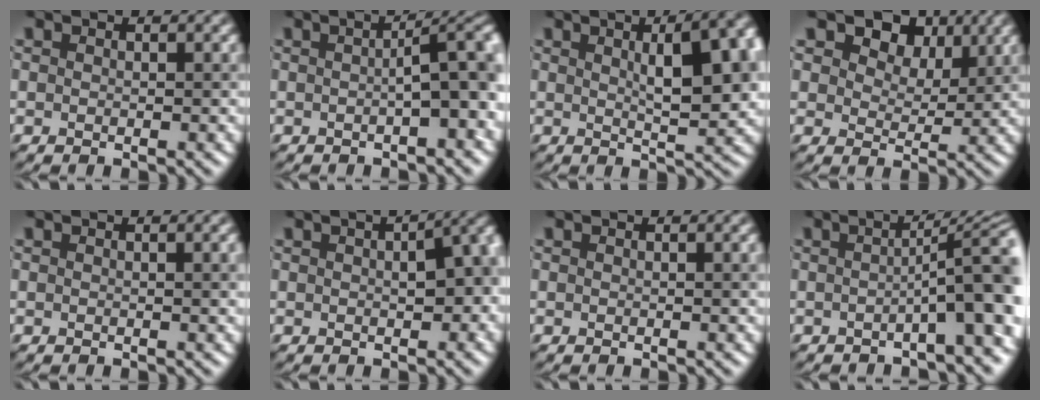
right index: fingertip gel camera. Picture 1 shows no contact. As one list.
[{"total": 5.3, "force": [0.0, 1.2, 5.2], "torque": [-0.053, 0.021, 0.008]}, {"total": 9.7, "force": [2.4, 3.2, 8.8], "torque": [-0.071, 0.031, 0.028]}, {"total": 5.5, "force": [3.4, 3.3, 2.7], "torque": [-0.044, -0.002, 0.051]}, {"total": 1.7, "force": [0.2, 0.5, 1.6], "torque": [-0.009, 0.008, 0.004]}, {"total": 5.5, "force": [0.6, 2.5, 4.9], "torque": [-0.027, 0.022, 0.012]}, {"total": 1.0, "force": [0.1, 0.3, 1.0], "torque": [-0.006, 0.006, 0.002]}, {"total": 7.3, "force": [-1.2, 1.3, 7.1], "torque": [-0.078, 0.023, -0.024]}]